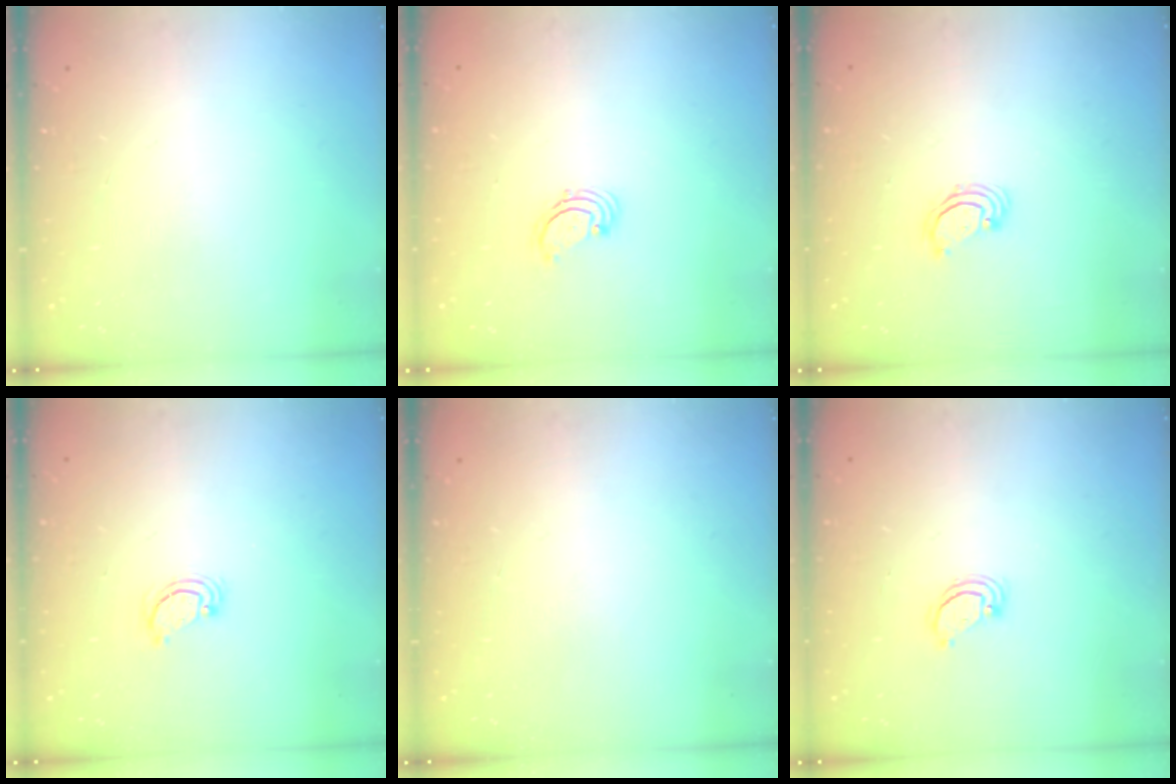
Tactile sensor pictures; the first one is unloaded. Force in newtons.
{"total": 1.7, "press": 1.7, "slide": 0.2}
{"total": 2.4, "press": 2.4, "slide": 0.2}
{"total": 3.3, "press": 3.3, "slide": 0.3}
{"total": 0.0}
{"total": 2.9, "press": 2.8, "slide": 0.2}